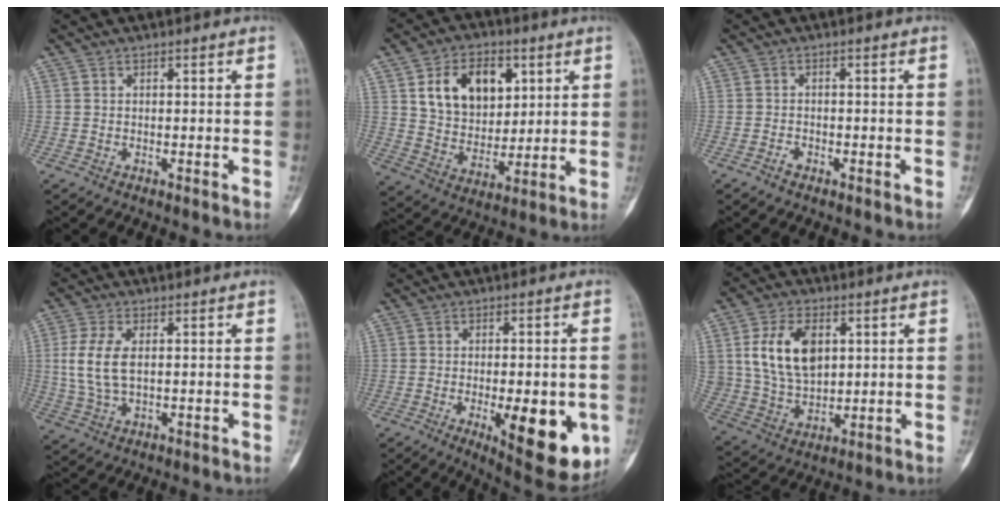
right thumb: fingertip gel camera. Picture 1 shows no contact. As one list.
[{"total": 14.6, "force": [5.2, 10.2, 9.2], "torque": [-0.102, -0.020, 0.097]}, {"total": 1.4, "force": [-1.0, 0.8, 0.6], "torque": [-0.010, 0.005, -0.019]}, {"total": 8.0, "force": [0.9, 4.3, 6.7], "torque": [-0.151, -0.001, 0.019]}, {"total": 15.3, "force": [-4.1, 5.6, 13.7], "torque": [-0.154, -0.012, -0.040]}, {"total": 13.6, "force": [3.6, 8.9, 9.7], "torque": [-0.159, -0.010, 0.077]}]